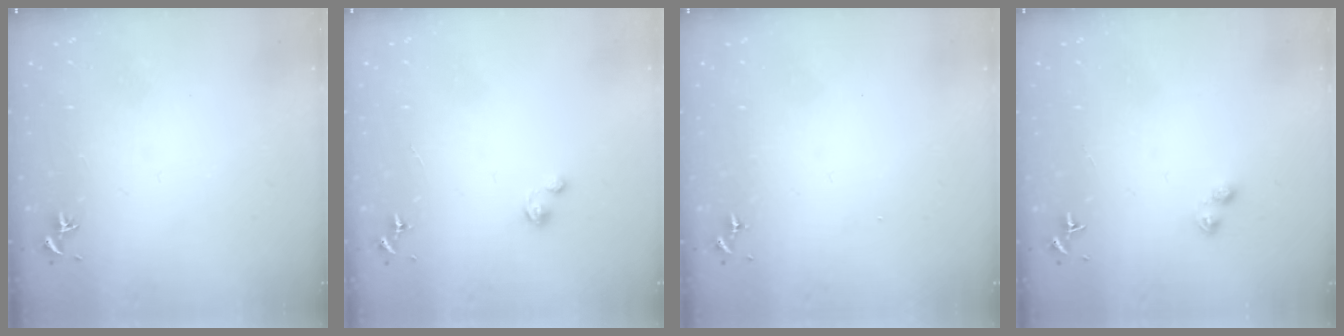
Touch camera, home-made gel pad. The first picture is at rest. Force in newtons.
{"total": 1.9, "press": 1.9, "slide": 0.1}
{"total": 0.0}
{"total": 2.8, "press": 2.8, "slide": 0.4}